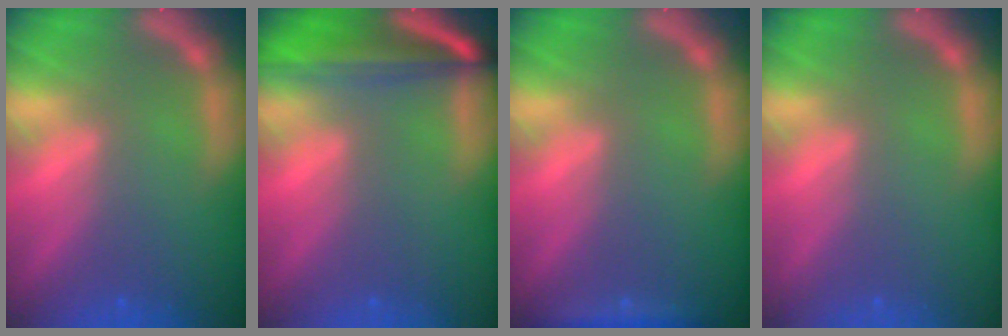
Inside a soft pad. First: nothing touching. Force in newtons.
{"total": 8.1}
{"total": 1.9}
{"total": 0.0}